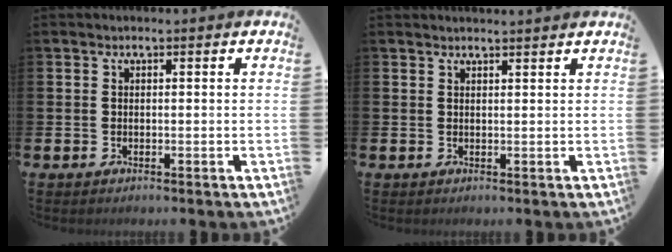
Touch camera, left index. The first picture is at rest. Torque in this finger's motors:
{"motor_torque": [1.01, -1.13, 0.27, 0.05]}